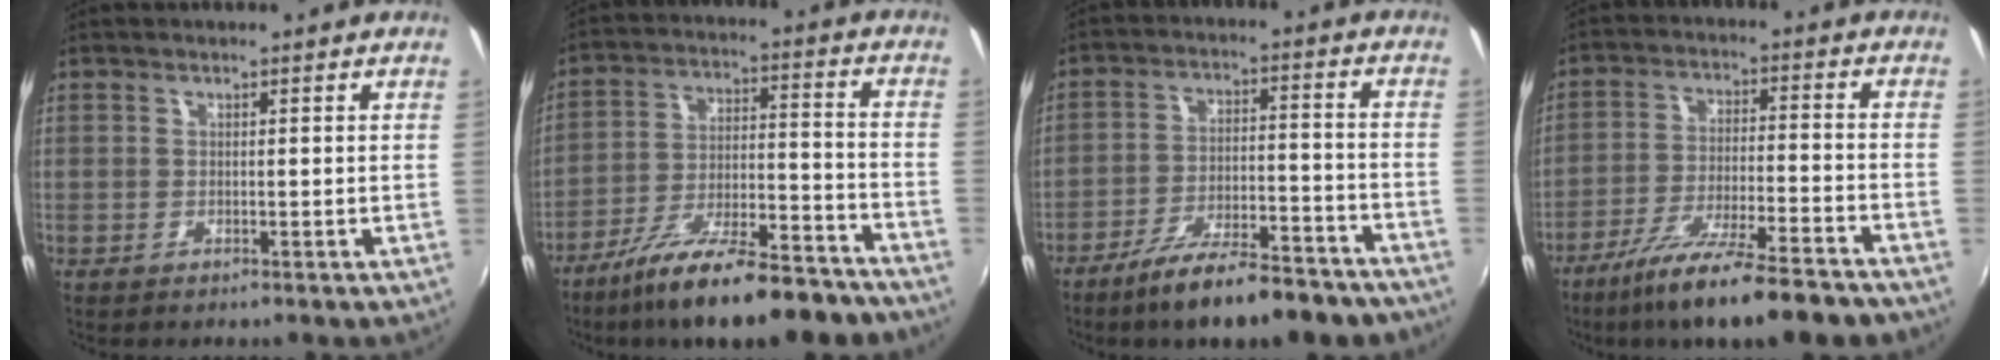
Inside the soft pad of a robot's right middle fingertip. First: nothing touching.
{"total": 21.4, "force": [-17.3, 4.6, 11.6], "torque": [-0.200, -0.026, -0.255]}
{"total": 18.0, "force": [-14.8, 4.5, 9.2], "torque": [-0.155, -0.007, -0.208]}
{"total": 17.8, "force": [-14.2, 2.3, 10.5], "torque": [-0.191, -0.038, -0.221]}